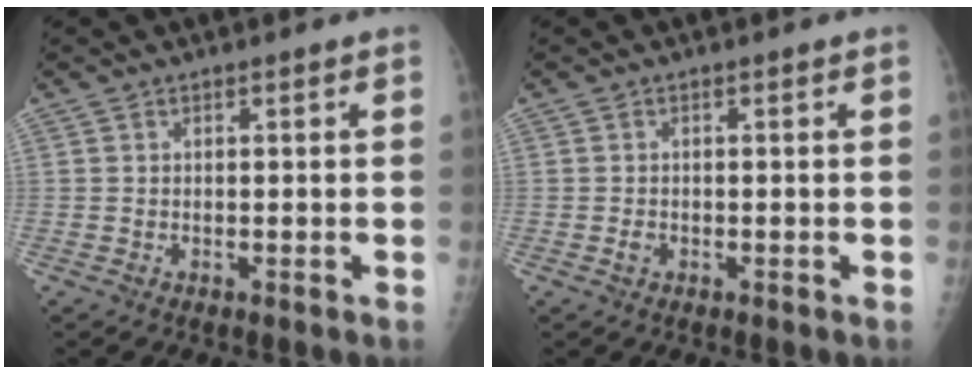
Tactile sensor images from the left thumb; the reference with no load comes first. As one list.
[{"total": 1.1, "force": [-0.4, 0.9, 0.6], "torque": [-0.009, 0.001, -0.006]}]